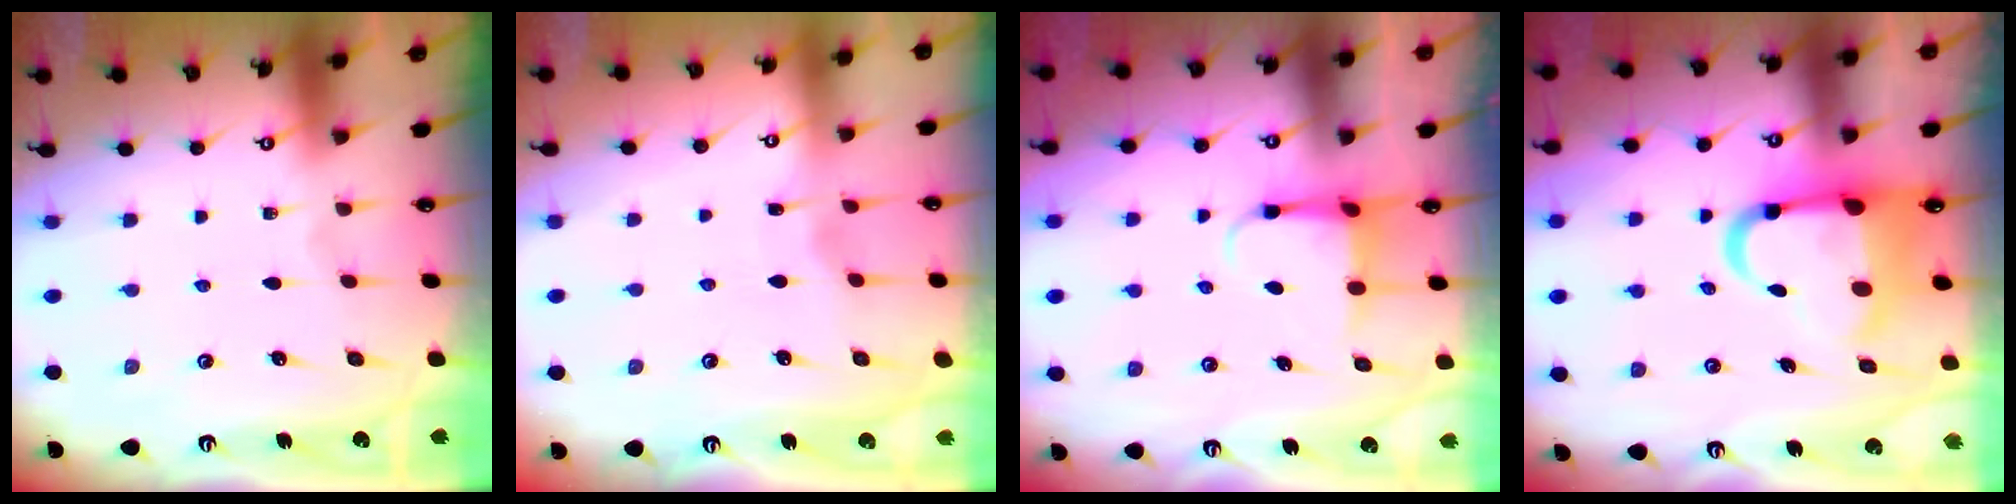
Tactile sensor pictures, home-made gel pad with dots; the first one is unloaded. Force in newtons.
{"total": 2.9, "press": 2.8, "slide": 0.4}
{"total": 3.9, "press": 3.8, "slide": 0.6}
{"total": 10.3, "press": 9.9, "slide": 3.0}